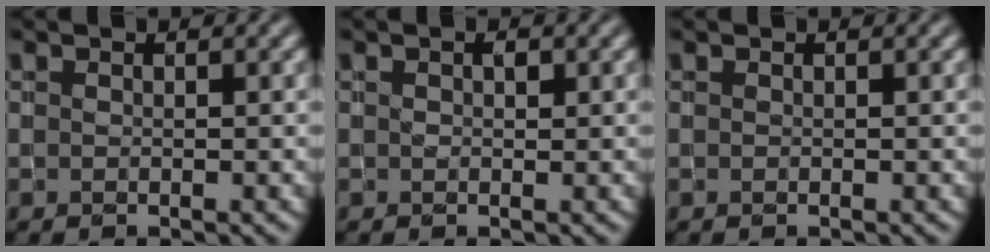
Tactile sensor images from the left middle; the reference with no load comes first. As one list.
[{"total": 1.0, "force": [0.1, 0.6, 0.7], "torque": [-0.012, -0.001, 0.004]}, {"total": 0.0}]